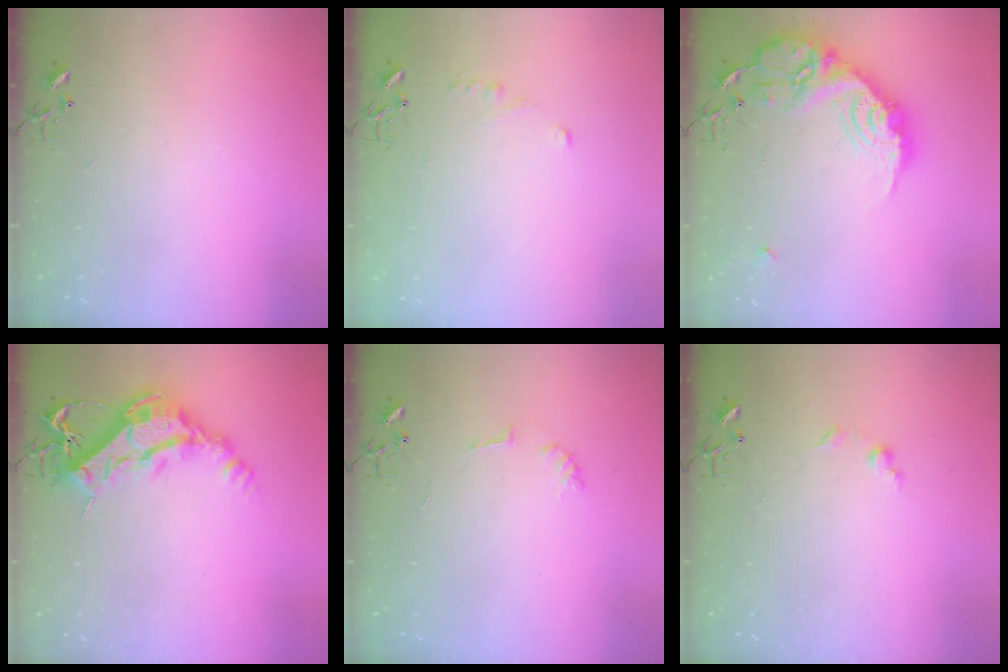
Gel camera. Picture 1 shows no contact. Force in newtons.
{"total": 4.8, "press": 4.7, "slide": 0.5}
{"total": 23.6, "press": 23.5, "slide": 1.7}
{"total": 14.3, "press": 14.2, "slide": 1.5}
{"total": 4.3, "press": 4.3, "slide": 0.5}
{"total": 6.2, "press": 6.1, "slide": 0.8}